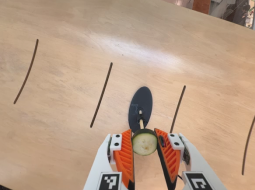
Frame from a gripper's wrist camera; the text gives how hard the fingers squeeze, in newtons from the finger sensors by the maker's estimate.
{"total": 9.1, "left": 9.0, "right": 9.1}